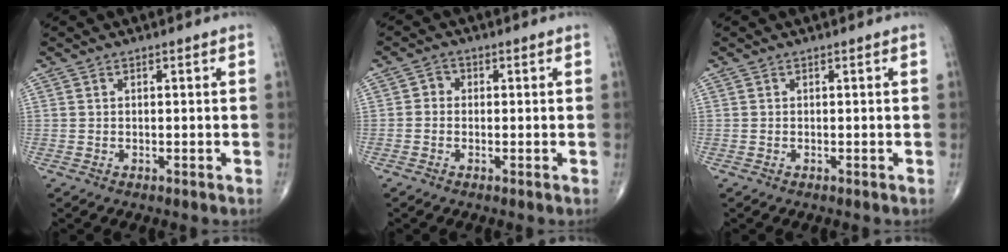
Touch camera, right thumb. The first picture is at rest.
{"total": 1.9, "force": [-0.2, 1.6, 0.8], "torque": [-0.002, 0.006, -0.013]}
{"total": 0.0}